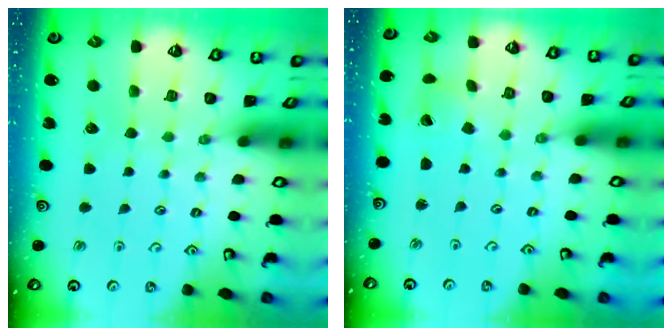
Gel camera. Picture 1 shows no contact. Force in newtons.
{"total": 1.8, "press": 1.8, "slide": 0.1}